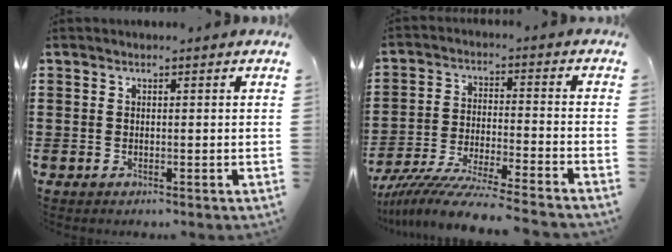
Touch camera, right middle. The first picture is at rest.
{"total": 8.7, "force": [-8.1, -0.4, 3.0], "torque": [-0.060, -0.004, -0.160]}